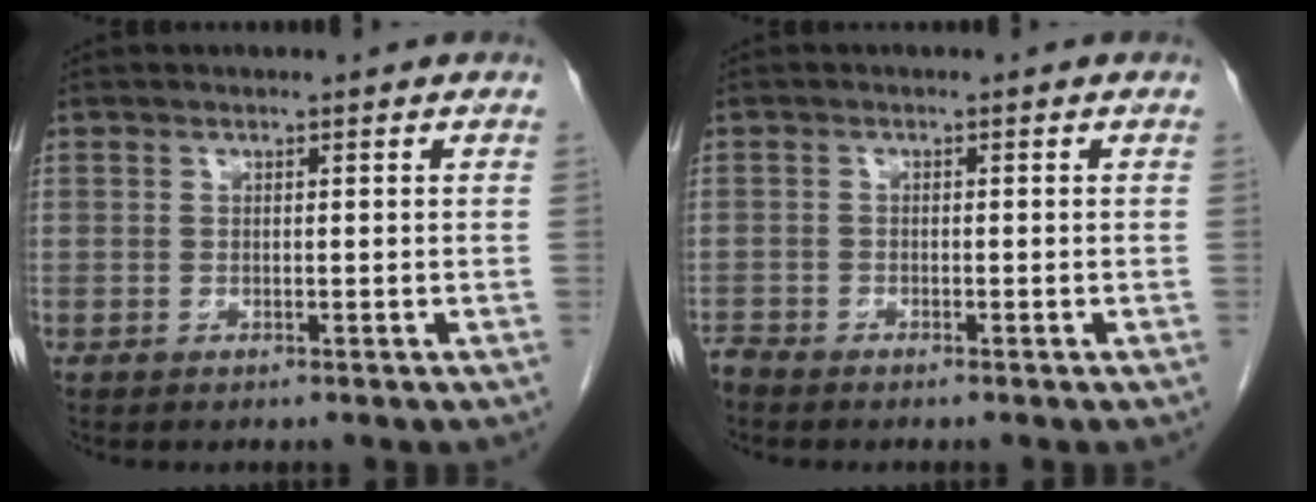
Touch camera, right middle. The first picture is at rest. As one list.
[{"total": 1.3, "force": [-1.3, 0.0, 0.0], "torque": [-0.001, -0.004, -0.026]}]